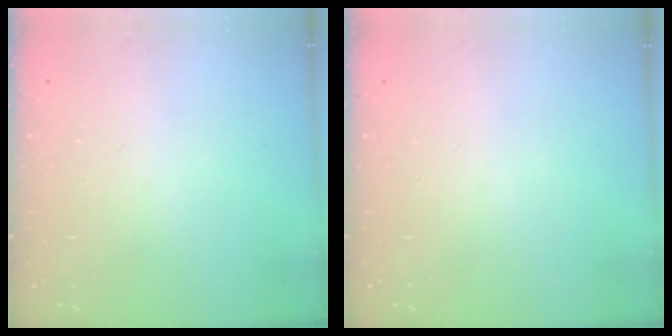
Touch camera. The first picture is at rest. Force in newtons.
{"total": 0.0}